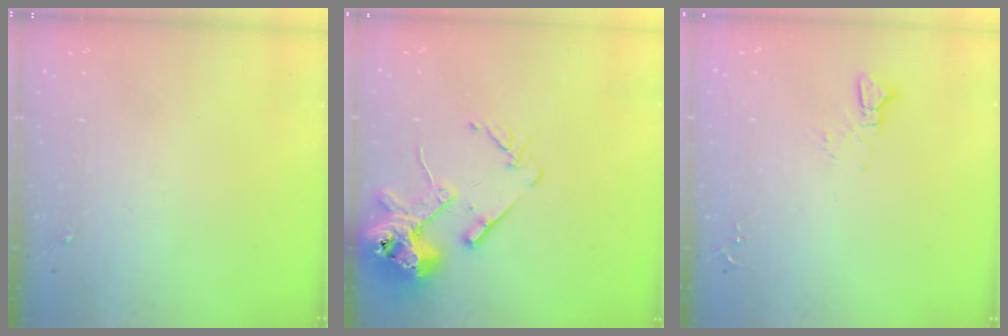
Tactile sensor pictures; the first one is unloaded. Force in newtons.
{"total": 15.2, "press": 14.9, "slide": 2.8}
{"total": 3.4, "press": 3.4, "slide": 0.4}